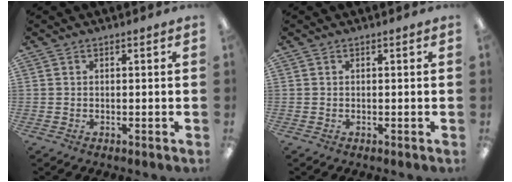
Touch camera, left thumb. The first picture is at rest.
{"total": 0.0}